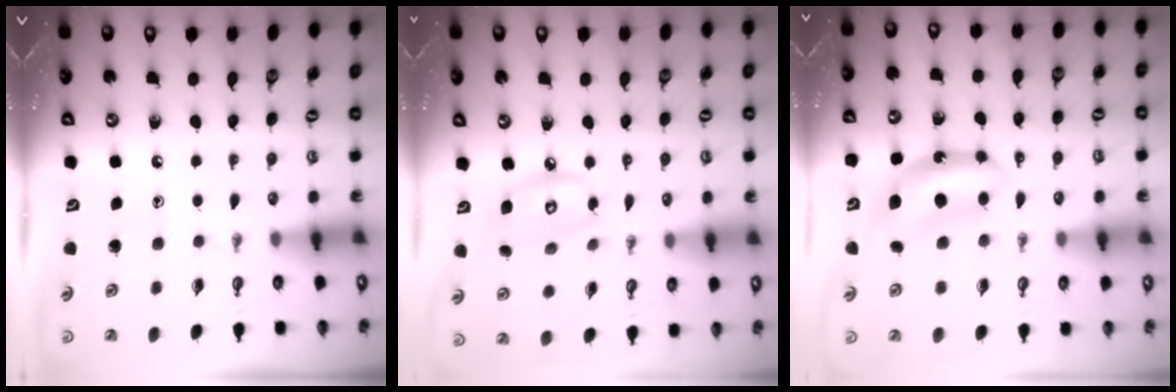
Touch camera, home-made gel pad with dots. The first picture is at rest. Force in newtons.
{"total": 9.4, "press": 9.4, "slide": 0.8}
{"total": 7.7, "press": 7.7, "slide": 0.4}